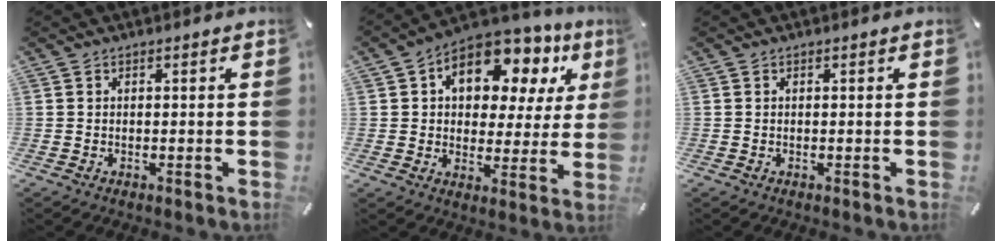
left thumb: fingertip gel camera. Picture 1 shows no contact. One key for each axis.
{"total": 13.2, "fx": 6.6, "fy": 8.7, "fz": 7.5, "tx": -0.116, "ty": -0.041, "tz": 0.115}
{"total": 0.0}